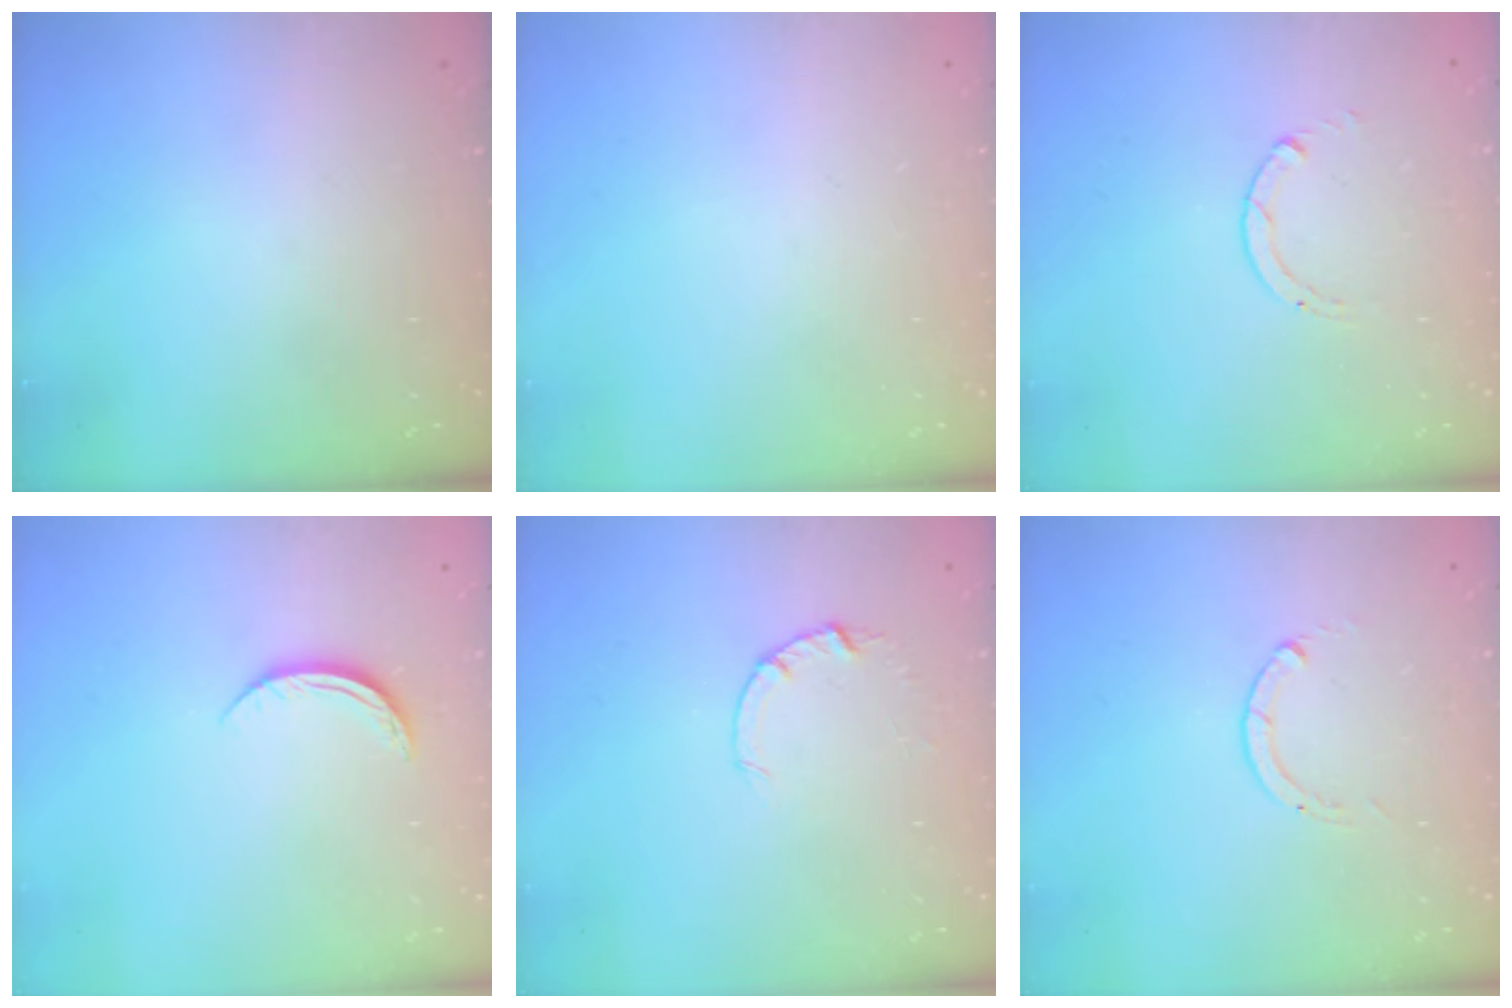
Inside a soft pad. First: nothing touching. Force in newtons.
{"total": 0.0}
{"total": 0.8, "press": 0.7, "slide": 0.1}
{"total": 6.1, "press": 6.1, "slide": 0.5}
{"total": 2.6, "press": 2.6, "slide": 0.4}
{"total": 0.0}